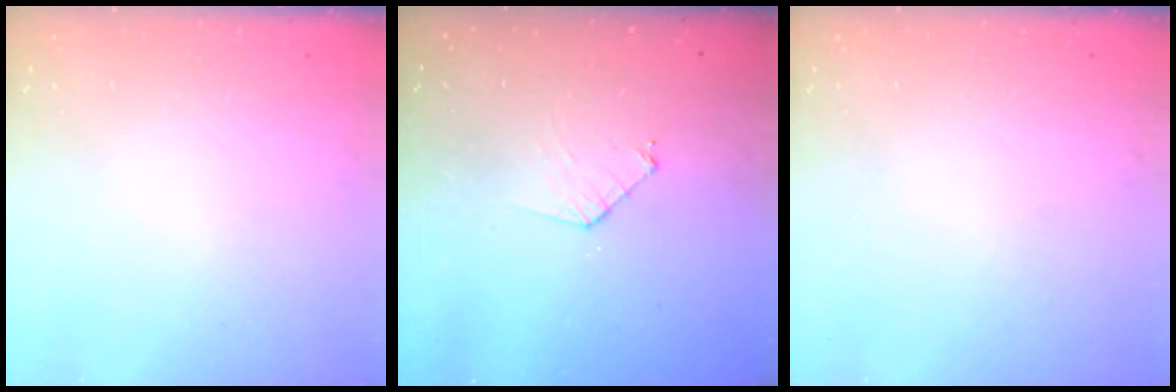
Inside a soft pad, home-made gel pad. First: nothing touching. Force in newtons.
{"total": 6.7, "press": 6.7, "slide": 0.5}
{"total": 0.0}